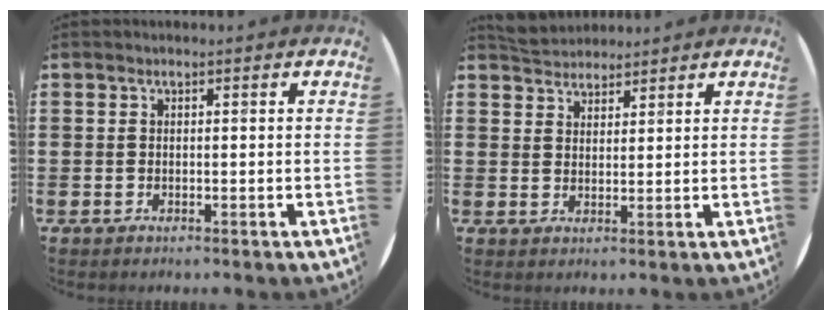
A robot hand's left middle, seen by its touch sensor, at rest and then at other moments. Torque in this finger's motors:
{"motor_torque": [0.44, -0.51, 0.00, 0.01]}